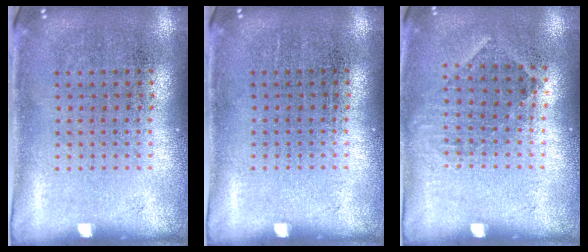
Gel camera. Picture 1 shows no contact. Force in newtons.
{"total": 0.0}
{"total": 0.8, "press": 0.7, "slide": 0.4}